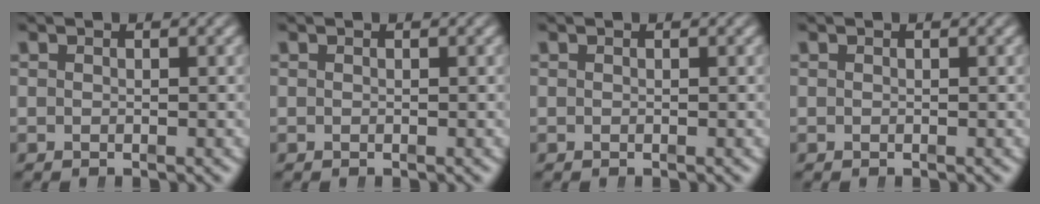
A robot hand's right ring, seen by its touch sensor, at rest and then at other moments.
{"total": 0.0}
{"total": 0.0}
{"total": 0.0}